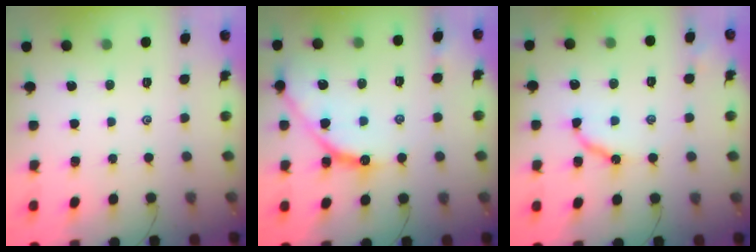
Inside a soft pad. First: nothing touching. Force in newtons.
{"total": 12.5, "press": 12.5, "slide": 1.0}
{"total": 8.9, "press": 8.9, "slide": 0.7}